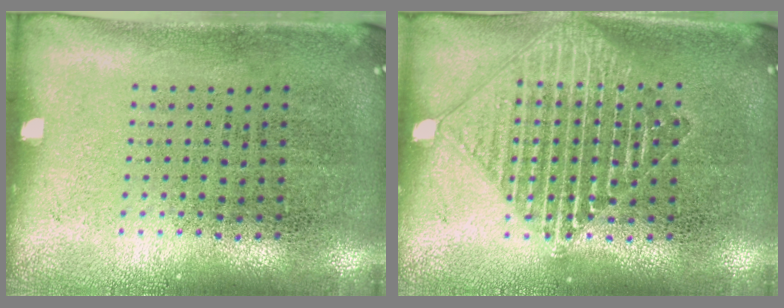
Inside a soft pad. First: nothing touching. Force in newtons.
{"total": 3.1, "press": 3.1, "slide": 0.5}